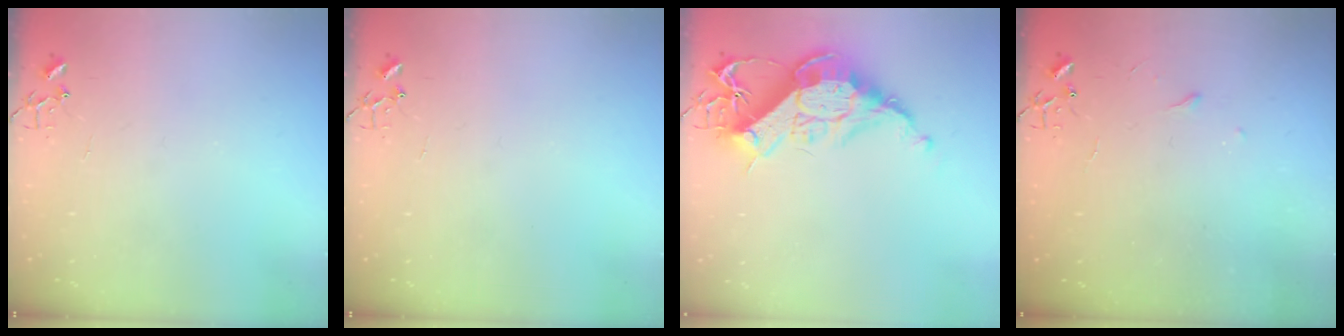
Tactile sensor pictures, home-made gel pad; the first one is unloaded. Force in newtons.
{"total": 0.0}
{"total": 17.7, "press": 17.6, "slide": 1.5}
{"total": 3.6, "press": 3.5, "slide": 0.5}